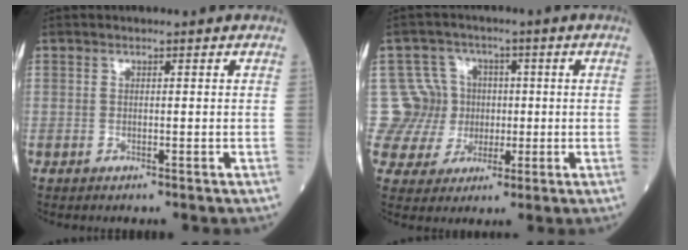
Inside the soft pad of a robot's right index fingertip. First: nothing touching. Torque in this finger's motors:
{"motor_torque": [-0.19, -0.02, -0.16, -0.07]}